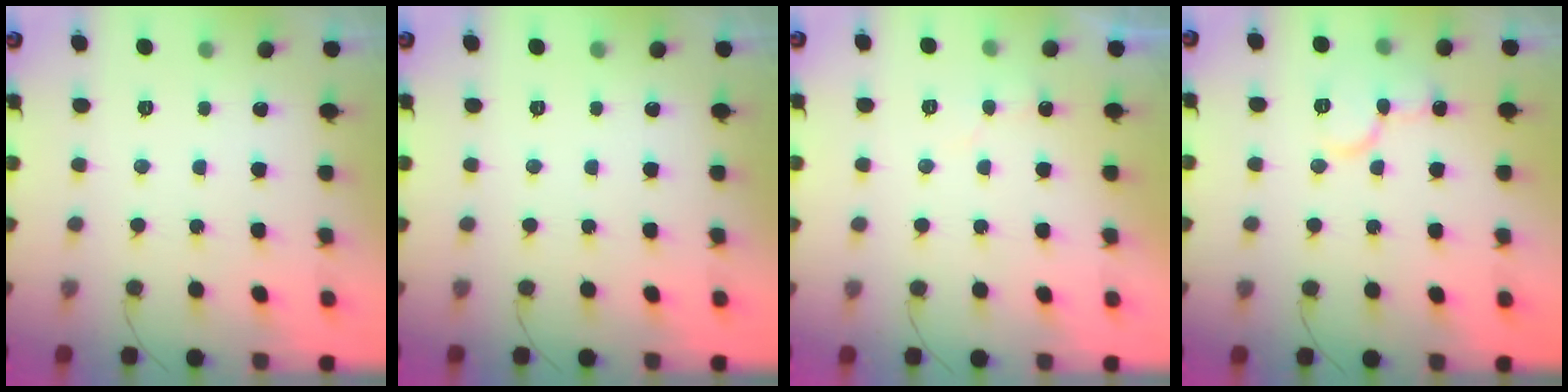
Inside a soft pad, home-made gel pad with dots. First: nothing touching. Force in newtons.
{"total": 0.0}
{"total": 5.2, "press": 5.2, "slide": 0.4}
{"total": 10.2, "press": 10.1, "slide": 1.4}